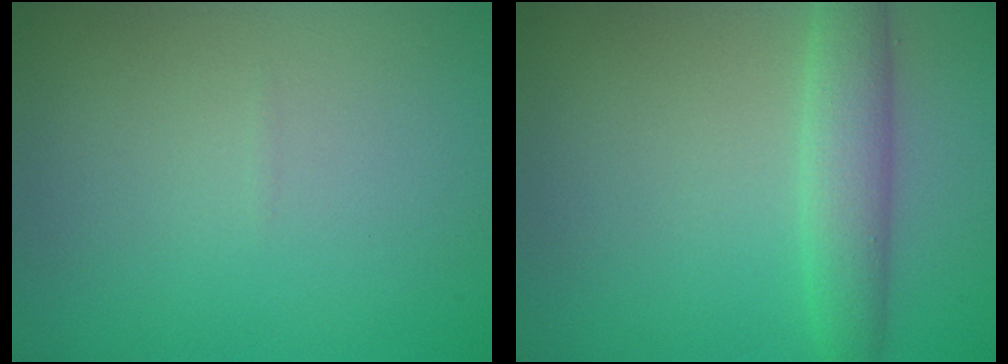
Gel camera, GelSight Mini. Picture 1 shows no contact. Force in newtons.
{"total": 3.5, "press": 3.5, "slide": 0.3}